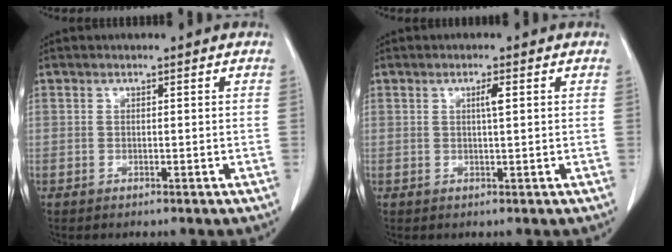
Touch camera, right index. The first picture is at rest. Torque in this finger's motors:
{"motor_torque": [0.24, 0.13, 0.05, 0.04]}